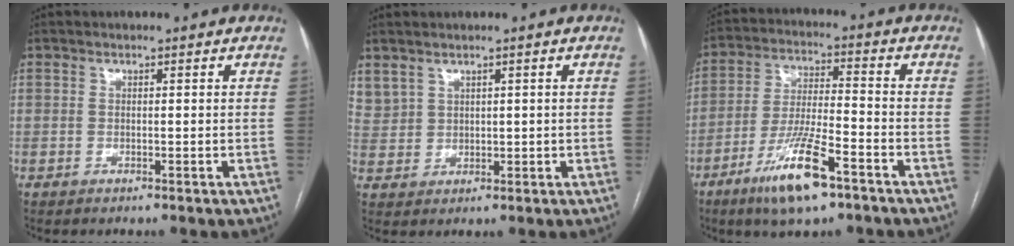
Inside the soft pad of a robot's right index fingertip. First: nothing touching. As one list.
[{"total": 3.6, "force": [2.6, 2.3, 0.9], "torque": [-0.022, 0.010, 0.065]}, {"total": 12.1, "force": [-7.2, 1.9, 9.5], "torque": [-0.187, -0.019, -0.128]}]